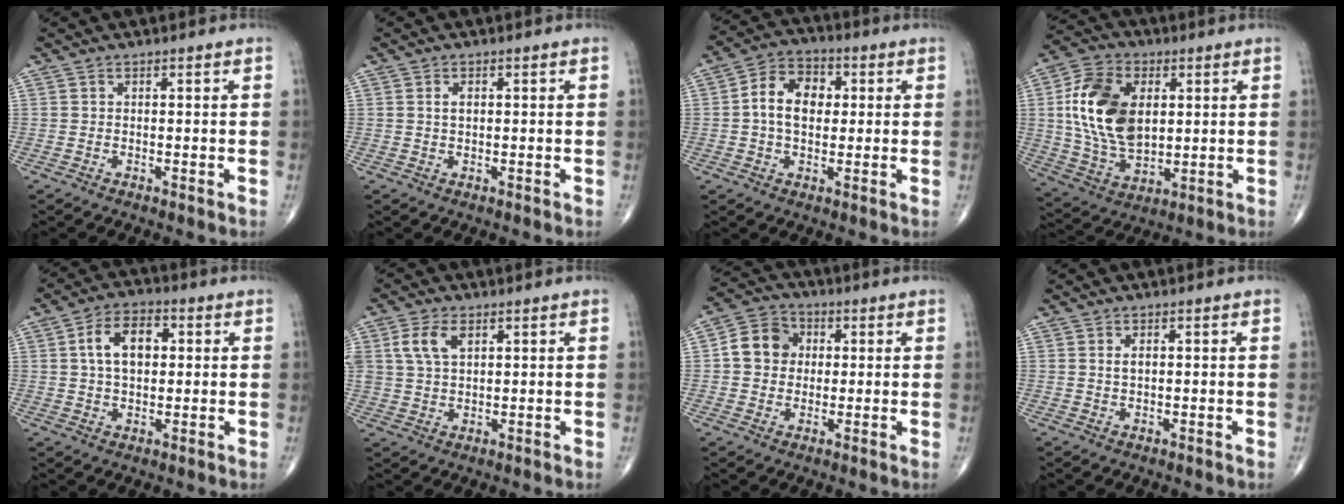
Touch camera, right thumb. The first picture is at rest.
{"total": 1.8, "force": [0.5, 1.1, 1.4], "torque": [-0.025, 0.001, 0.009]}
{"total": 9.9, "force": [0.9, 7.1, 6.8], "torque": [-0.100, 0.022, 0.008]}
{"total": 17.6, "force": [3.0, 11.2, 13.2], "torque": [-0.235, -0.006, 0.060]}
{"total": 9.6, "force": [1.9, 6.1, 7.2], "torque": [-0.110, 0.013, 0.029]}
{"total": 6.6, "force": [2.5, 3.9, 4.7], "torque": [-0.094, -0.002, 0.051]}
{"total": 8.4, "force": [0.9, 7.3, 4.1], "torque": [-0.051, 0.013, 0.004]}
{"total": 1.8, "force": [0.5, 1.0, 1.4], "torque": [-0.025, 0.000, 0.010]}